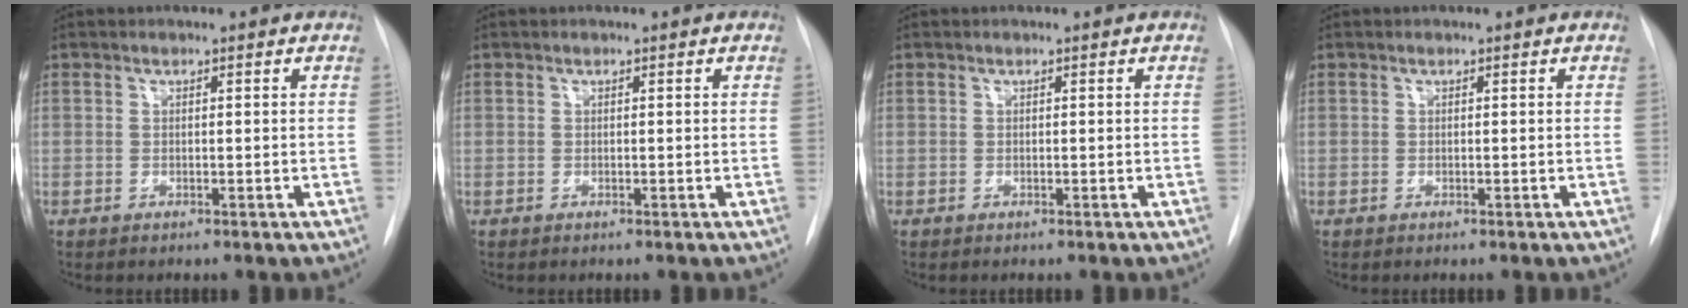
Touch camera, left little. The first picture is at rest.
{"total": 0.0}
{"total": 0.0}
{"total": 0.0}